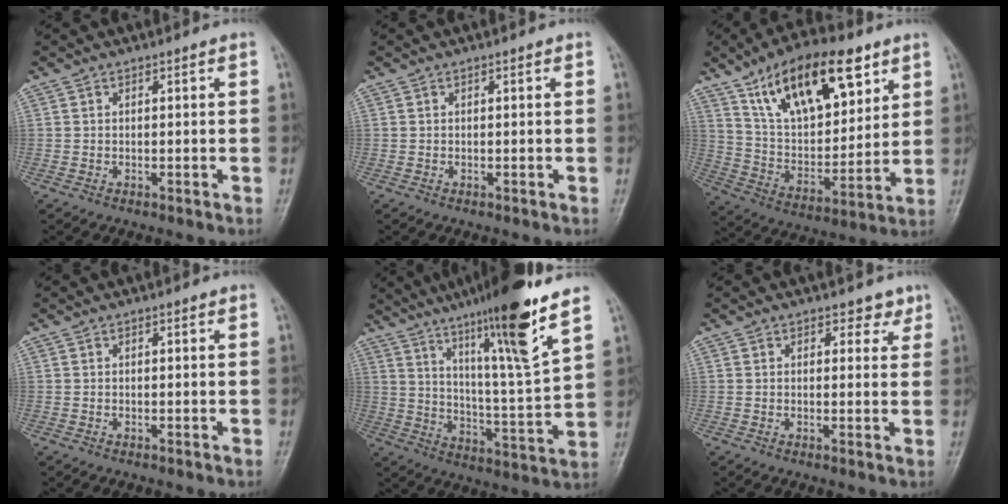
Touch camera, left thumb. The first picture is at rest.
{"total": 0.0}
{"total": 21.7, "force": [12.0, 10.0, 15.1], "torque": [-0.204, -0.041, 0.214]}
{"total": 0.0}
{"total": 18.9, "force": [12.0, 0.4, 14.6], "torque": [-0.223, -0.060, 0.193]}
{"total": 2.7, "force": [1.8, 1.8, 0.9], "torque": [0.013, -0.008, 0.019]}